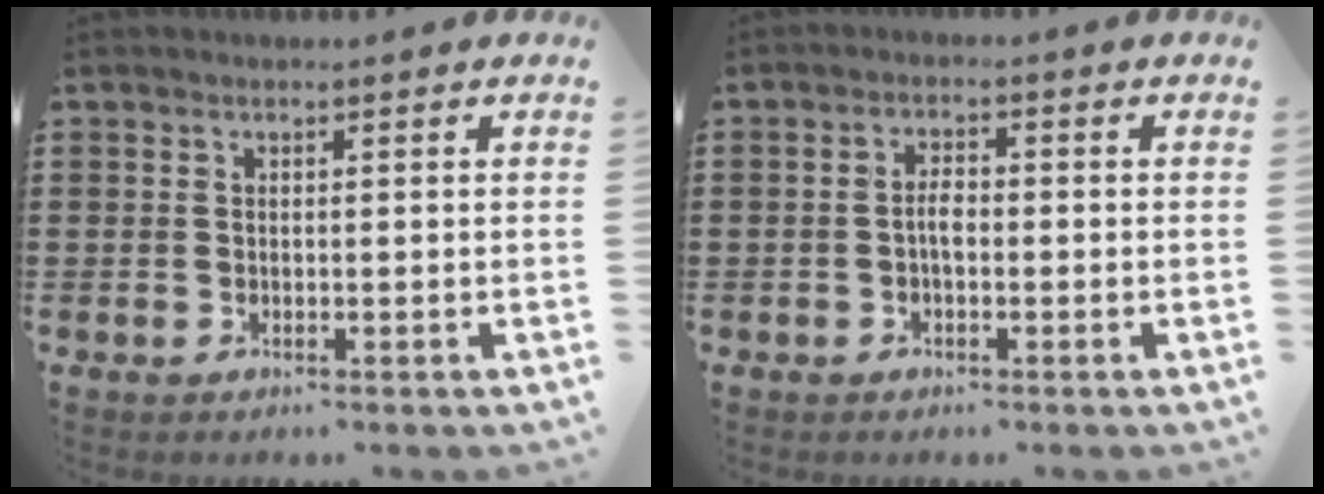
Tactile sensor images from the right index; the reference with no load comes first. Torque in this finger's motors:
{"motor_torque": [2.14, 0.00, 0.06, 0.02]}